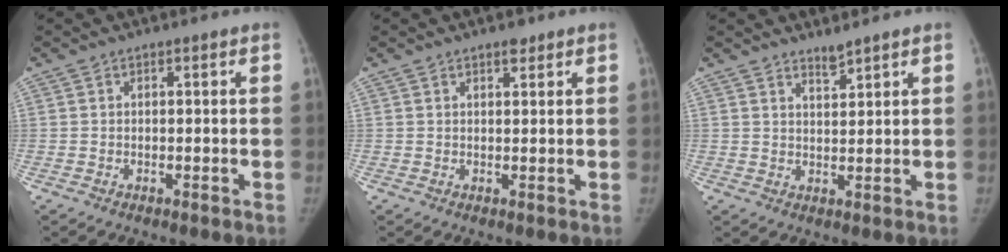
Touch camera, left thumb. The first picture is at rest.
{"total": 1.7, "force": [1.3, 0.7, 0.8], "torque": [-0.008, -0.008, 0.018]}
{"total": 2.4, "force": [2.3, 0.2, 0.8], "torque": [-0.008, -0.023, 0.042]}